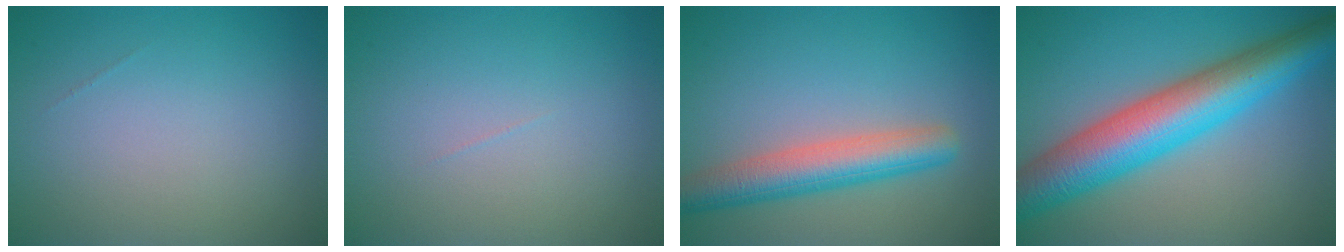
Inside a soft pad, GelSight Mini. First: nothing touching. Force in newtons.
{"total": 0.0}
{"total": 5.4, "press": 5.4, "slide": 0.3}
{"total": 10.0, "press": 10.0, "slide": 0.3}